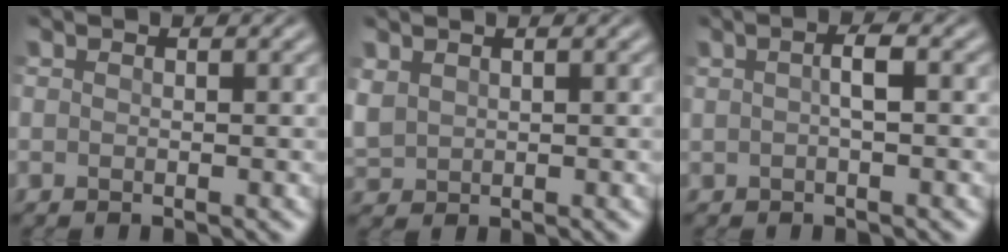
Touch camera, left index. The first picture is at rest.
{"total": 1.9, "force": [1.0, 1.4, 0.8], "torque": [-0.030, 0.002, 0.025]}
{"total": 1.6, "force": [0.0, 0.3, 1.6], "torque": [-0.033, 0.006, -0.003]}